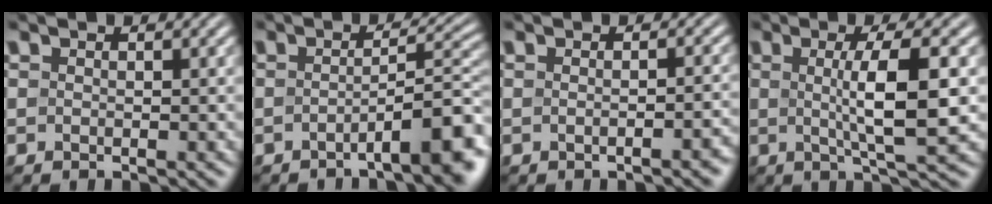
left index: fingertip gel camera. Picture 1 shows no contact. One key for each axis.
{"total": 6.6, "fx": -2.7, "fy": 1.5, "fz": 5.8, "tx": -0.067, "ty": 0.011, "tz": -0.048}
{"total": 2.7, "fx": -0.6, "fy": 1.0, "fz": 2.4, "tx": -0.010, "ty": 0.008, "tz": -0.009}
{"total": 6.2, "fx": 0.2, "fy": 1.3, "fz": 6.0, "tx": -0.092, "ty": 0.003, "tz": 0.002}